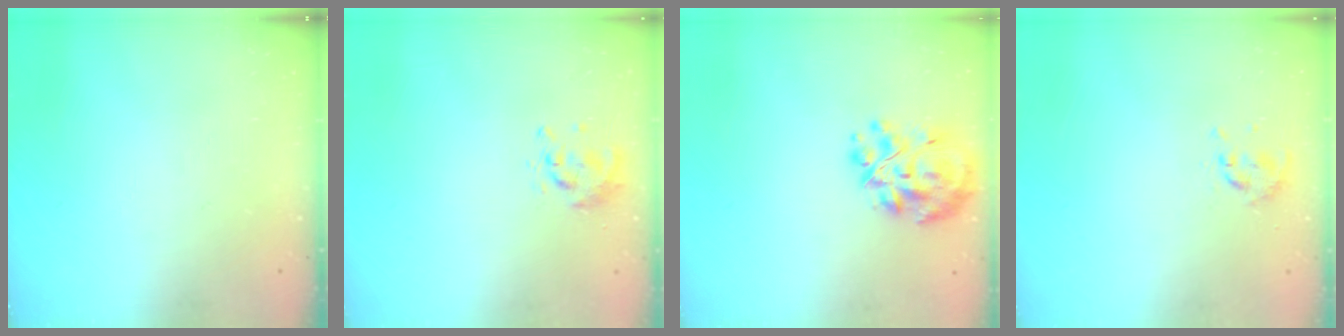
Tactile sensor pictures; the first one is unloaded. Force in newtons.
{"total": 0.6, "press": 0.6, "slide": 0.2}
{"total": 14.0, "press": 13.1, "slide": 4.9}
{"total": 0.6, "press": 0.5, "slide": 0.1}